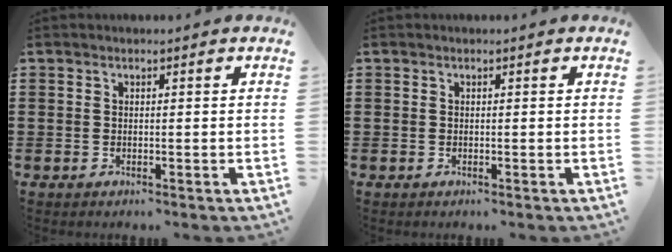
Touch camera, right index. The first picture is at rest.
{"total": 0.0}